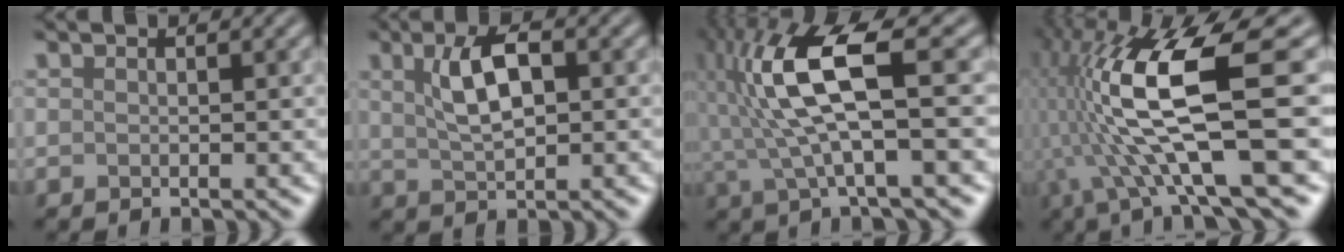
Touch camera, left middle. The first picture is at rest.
{"total": 4.6, "force": [1.2, 1.8, 4.0], "torque": [-0.079, 0.007, 0.022]}
{"total": 9.0, "force": [1.2, 2.2, 8.7], "torque": [-0.184, 0.014, 0.023]}
{"total": 13.3, "force": [-0.2, 3.5, 12.9], "torque": [-0.255, 0.002, -0.001]}